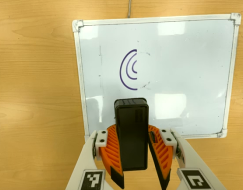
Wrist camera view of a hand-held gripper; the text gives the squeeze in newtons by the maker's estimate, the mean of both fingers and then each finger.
{"total": 9.9, "left": 10.1, "right": 9.8}